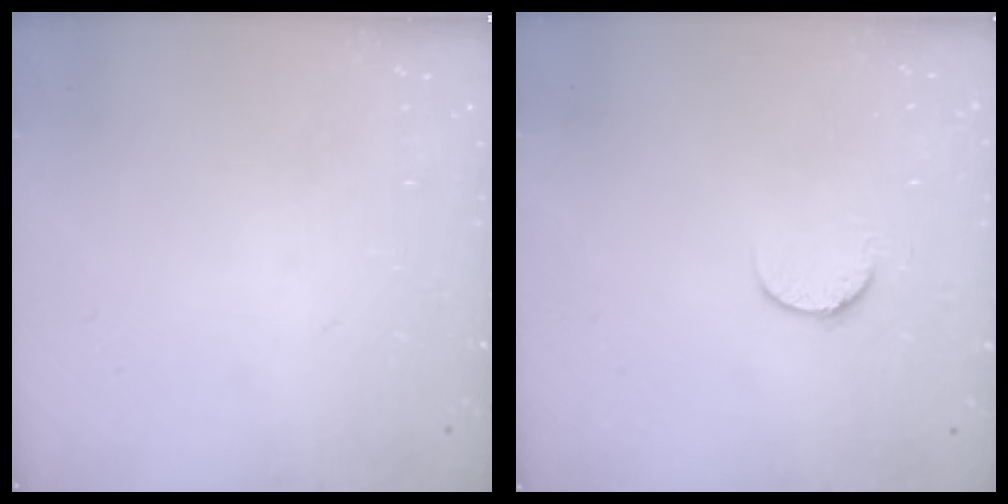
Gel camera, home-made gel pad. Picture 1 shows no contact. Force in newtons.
{"total": 5.8, "press": 5.8, "slide": 0.6}